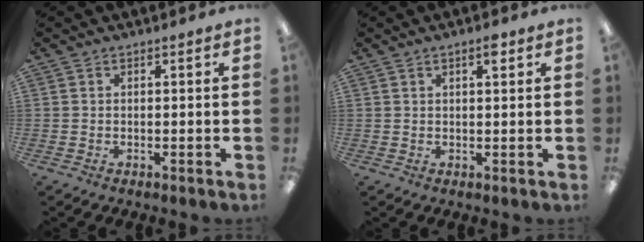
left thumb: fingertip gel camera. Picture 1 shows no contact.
{"total": 2.5, "force": [1.5, 0.7, 1.9], "torque": [-0.034, 0.001, 0.023]}